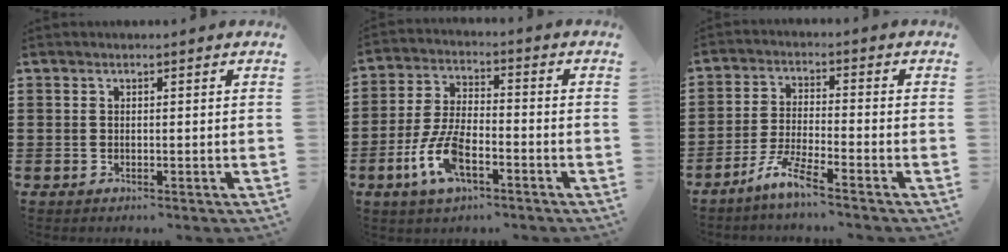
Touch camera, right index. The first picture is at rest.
{"total": 8.7, "force": [-3.9, 3.6, 6.9], "torque": [-0.167, -0.007, -0.075]}
{"total": 5.2, "force": [-4.3, -0.1, 2.9], "torque": [-0.078, -0.013, -0.089]}